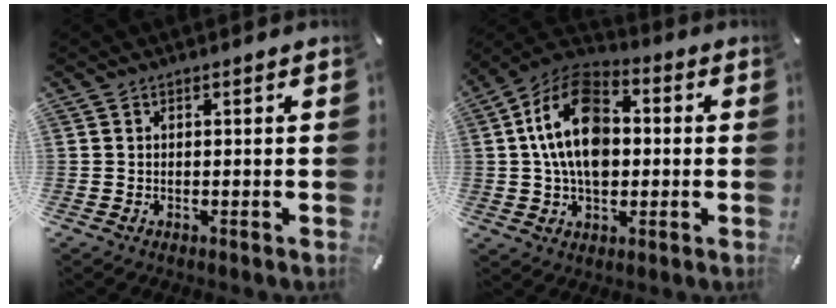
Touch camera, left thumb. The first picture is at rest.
{"total": 16.4, "force": [1.3, 11.3, 11.9], "torque": [-0.240, 0.006, 0.019]}